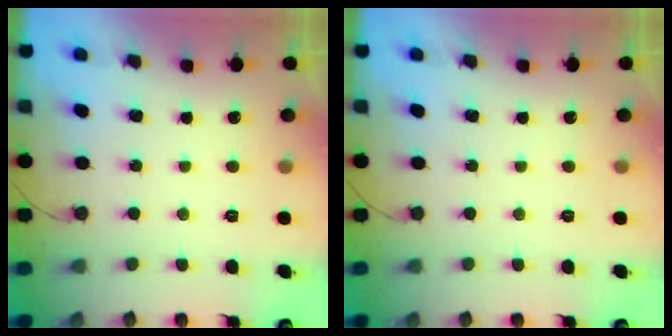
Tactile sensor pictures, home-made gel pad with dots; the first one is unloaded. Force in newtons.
{"total": 0.0}